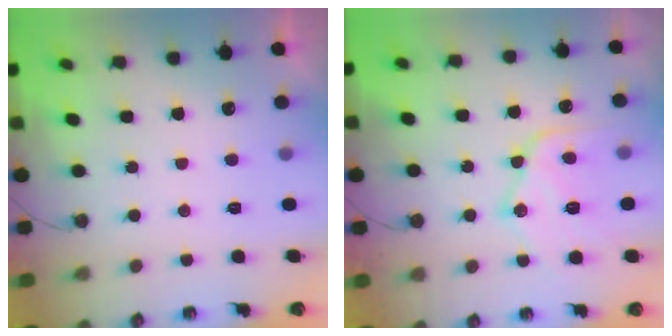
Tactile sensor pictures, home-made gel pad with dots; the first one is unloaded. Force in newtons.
{"total": 15.7, "press": 15.6, "slide": 1.2}